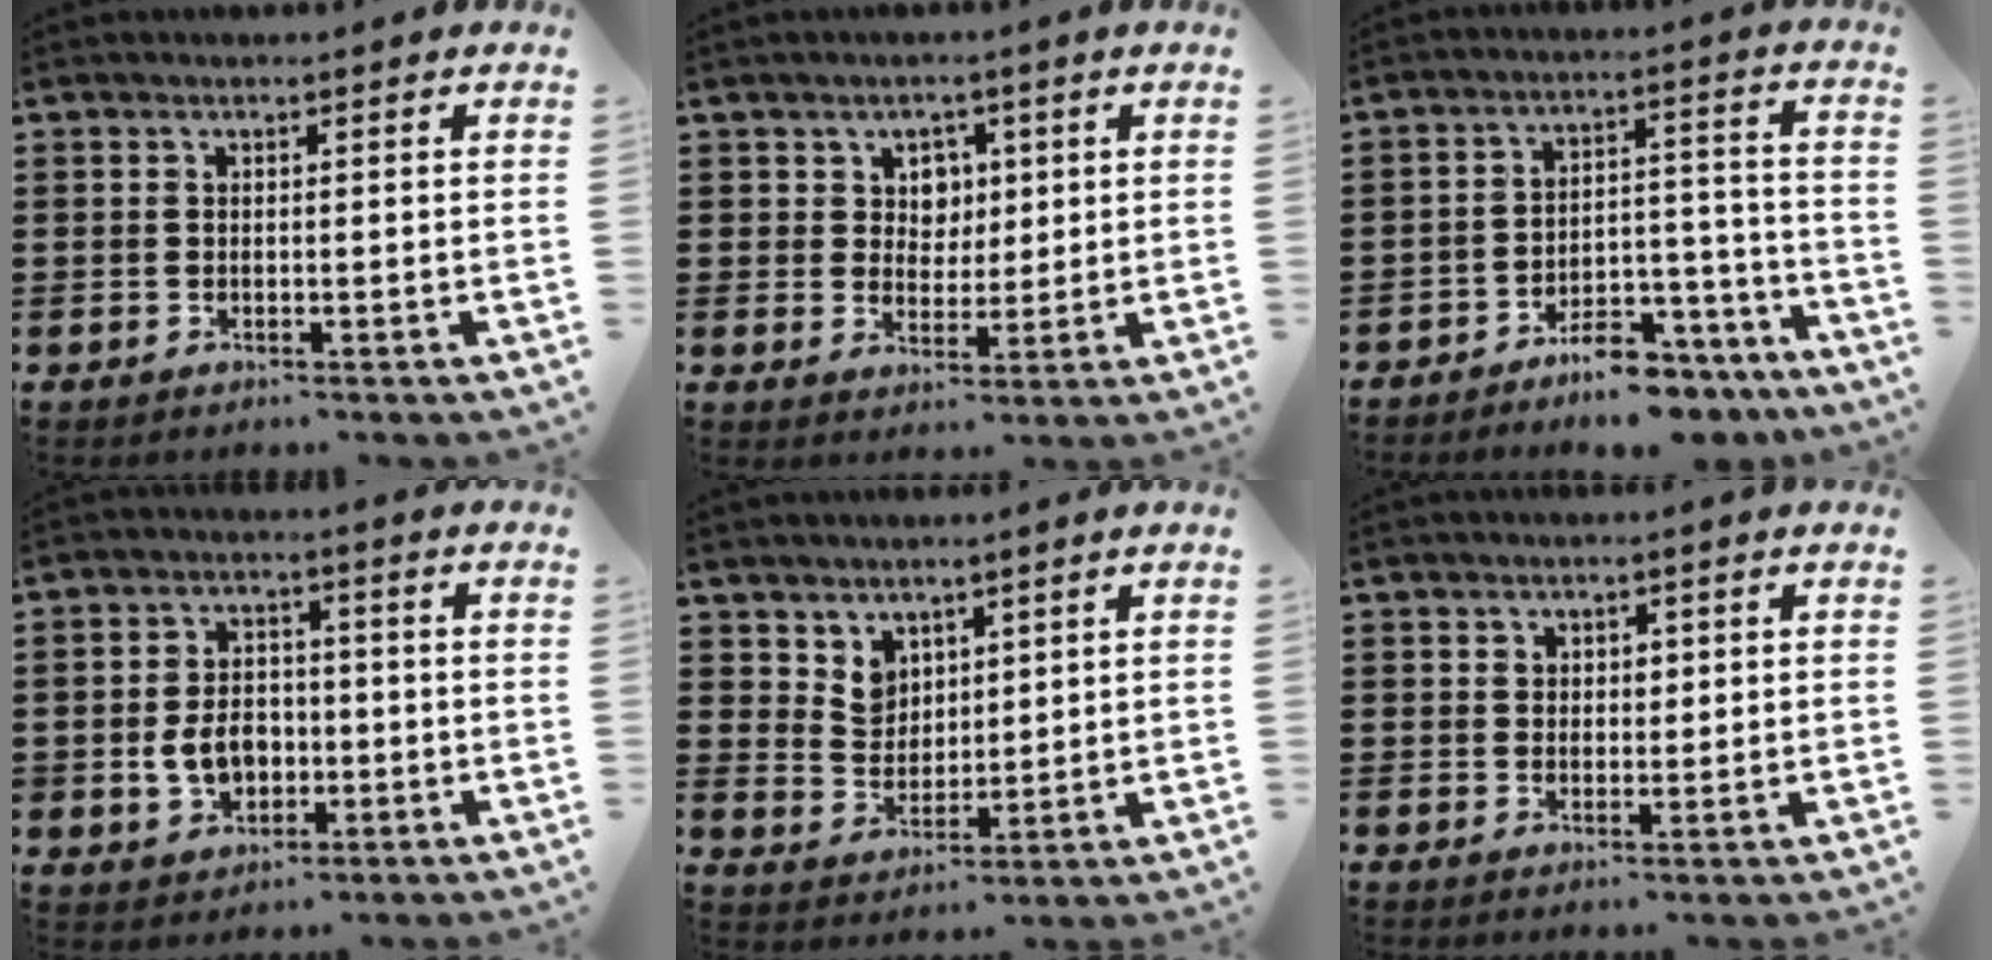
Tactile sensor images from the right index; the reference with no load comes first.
{"total": 3.9, "force": [1.5, 3.3, 1.3], "torque": [-0.032, 0.009, 0.025]}
{"total": 7.5, "force": [-7.0, 1.8, 2.0], "torque": [-0.021, 0.032, -0.130]}
{"total": 5.6, "force": [-1.4, 4.4, 3.3], "torque": [-0.065, 0.004, -0.029]}
{"total": 4.7, "force": [3.4, 3.2, 0.5], "torque": [-0.028, 0.001, 0.065]}
{"total": 1.5, "force": [0.7, 1.3, 0.4], "torque": [-0.003, 0.005, 0.011]}